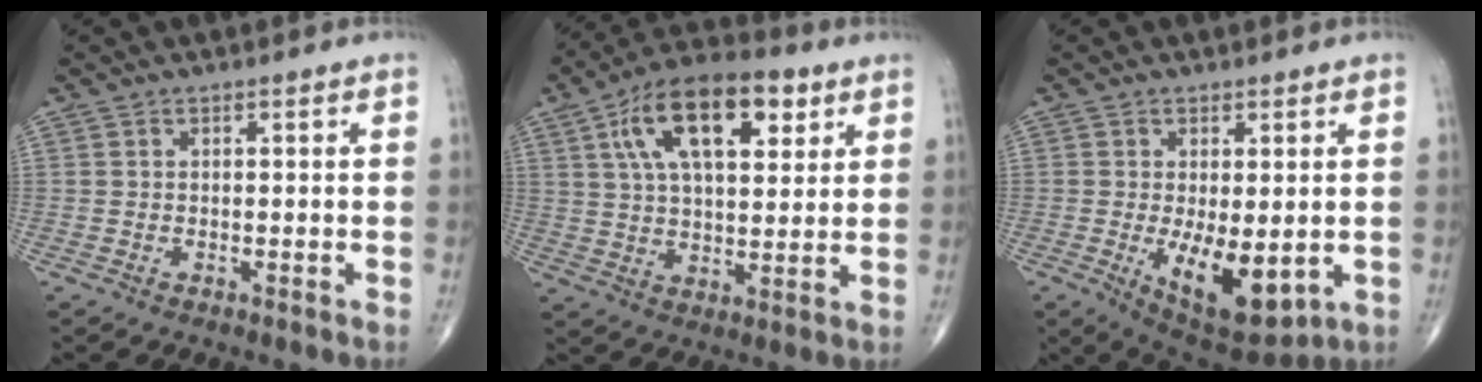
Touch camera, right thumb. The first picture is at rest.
{"total": 17.8, "force": [7.2, 8.4, 13.9], "torque": [-0.213, -0.003, 0.118]}
{"total": 11.8, "force": [-2.2, 5.3, 10.3], "torque": [-0.146, -0.024, -0.016]}